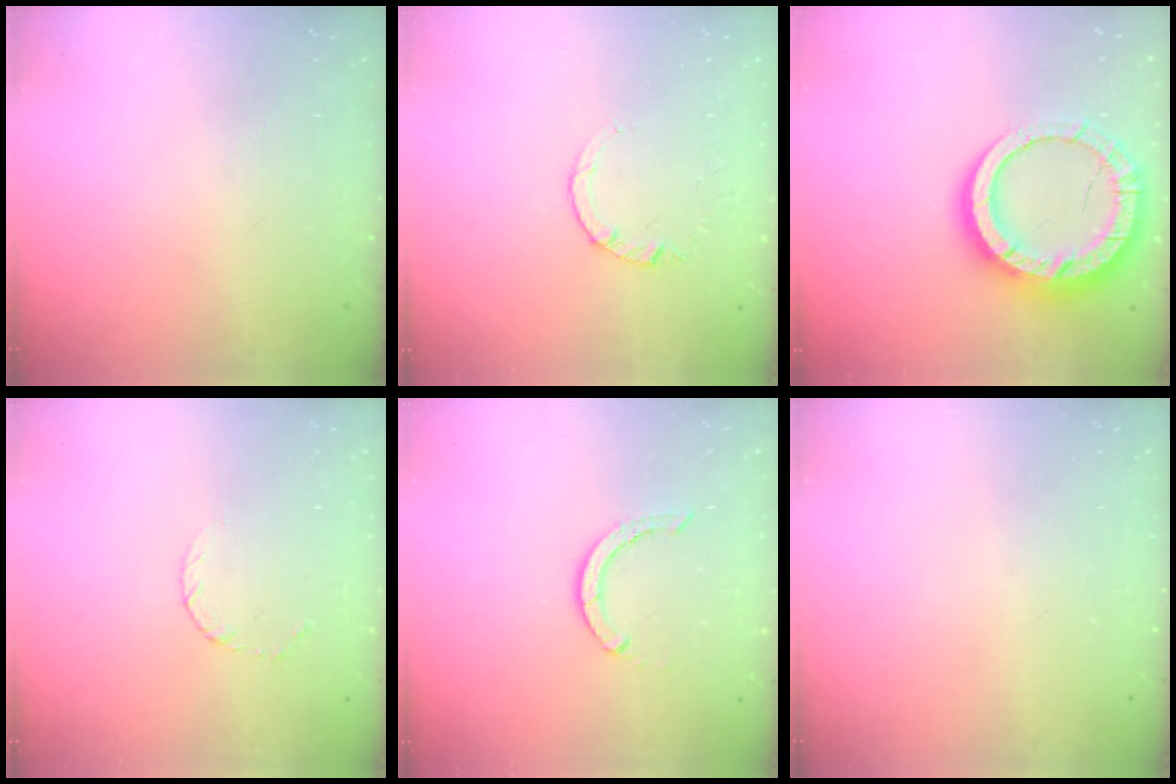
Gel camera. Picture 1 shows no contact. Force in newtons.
{"total": 1.0, "press": 0.9, "slide": 0.3}
{"total": 16.6, "press": 16.6, "slide": 1.6}
{"total": 3.1, "press": 3.1, "slide": 0.3}
{"total": 2.9, "press": 2.9, "slide": 0.1}
{"total": 0.0}